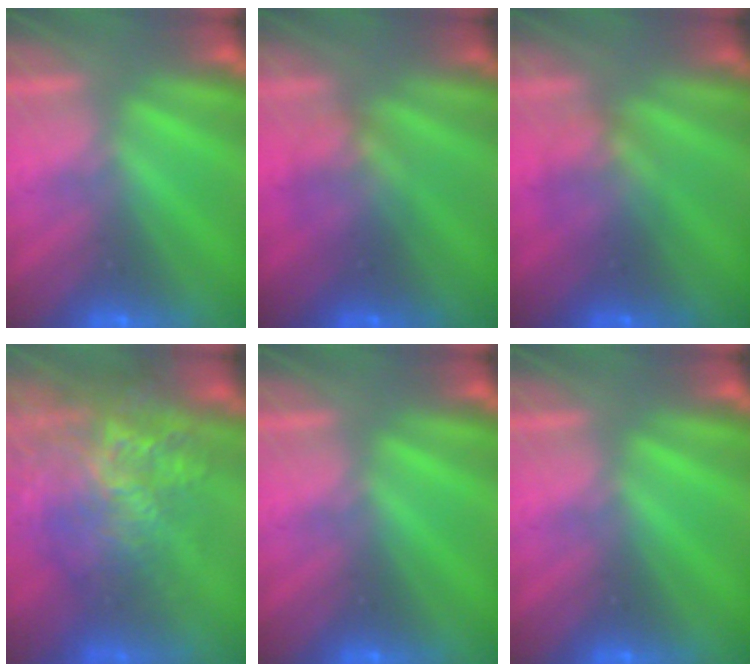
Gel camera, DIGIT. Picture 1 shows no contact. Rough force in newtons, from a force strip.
{"total": 1.6}
{"total": 1.6}
{"total": 10.0}
{"total": 0.0}
{"total": 0.0}